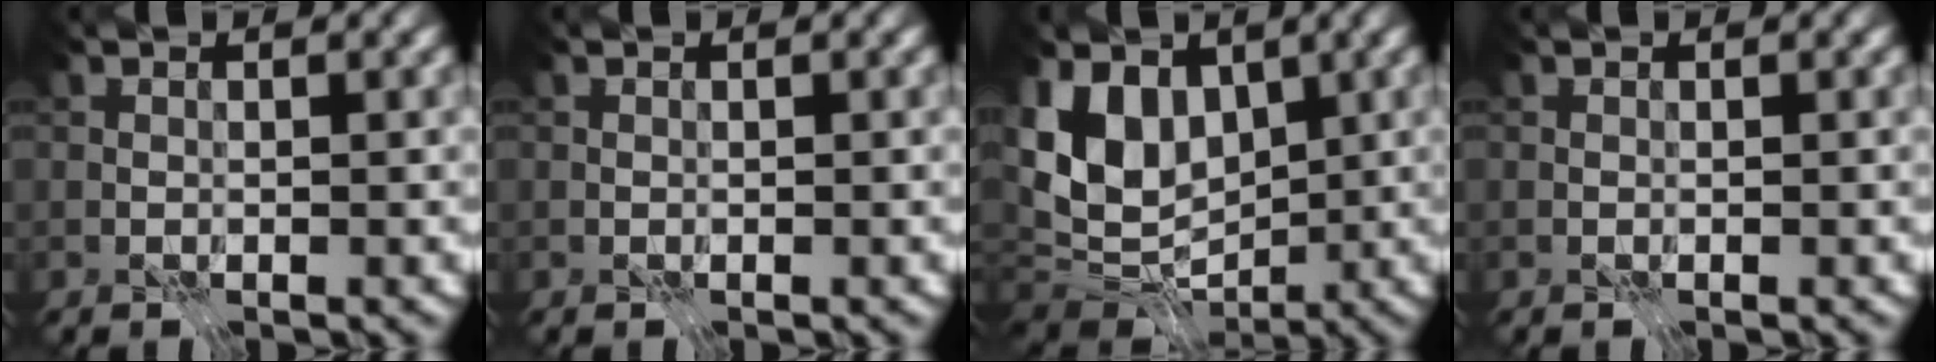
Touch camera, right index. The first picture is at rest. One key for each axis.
{"total": 0.0}
{"total": 8.6, "fx": 1.6, "fy": 6.2, "fz": 5.7, "tx": -0.108, "ty": -0.002, "tz": 0.020}
{"total": 0.0}